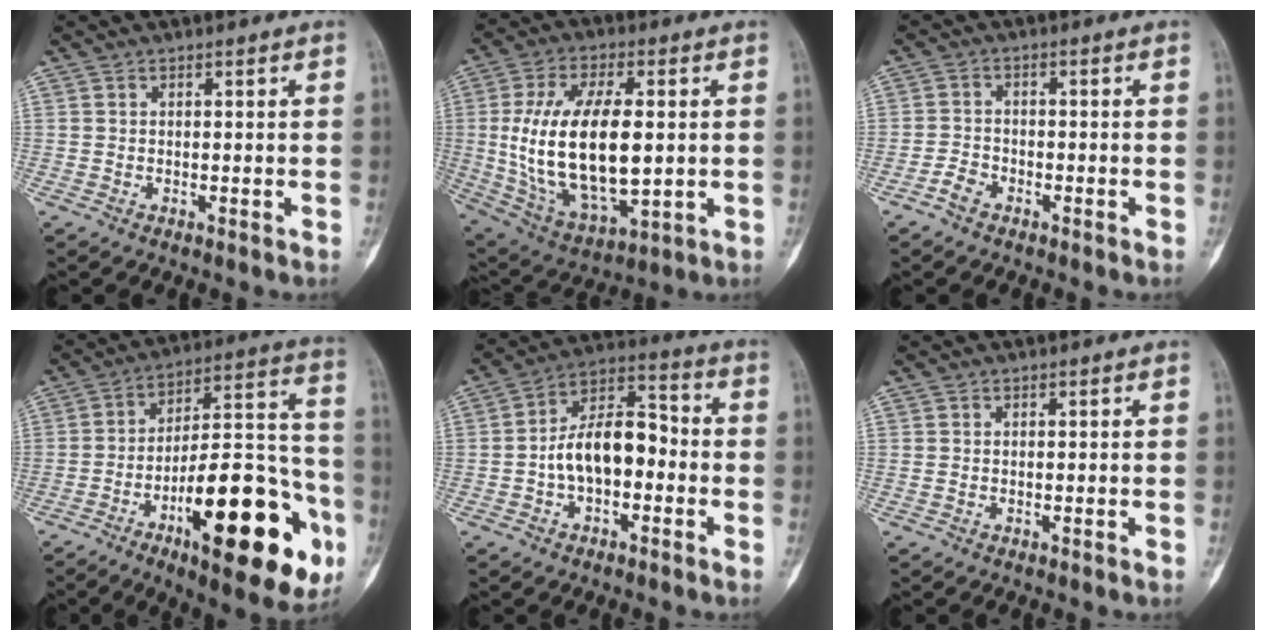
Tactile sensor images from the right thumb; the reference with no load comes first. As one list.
[{"total": 21.8, "force": [0.8, 10.8, 18.9], "torque": [-0.351, -0.010, 0.030]}, {"total": 2.8, "force": [-2.0, 1.6, 1.2], "torque": [-0.022, 0.011, -0.039]}, {"total": 28.7, "force": [-11.6, 10.1, 24.3], "torque": [-0.318, 0.062, -0.162]}, {"total": 12.4, "force": [-2.2, 7.3, 9.9], "torque": [-0.153, 0.050, -0.047]}, {"total": 0.0}]